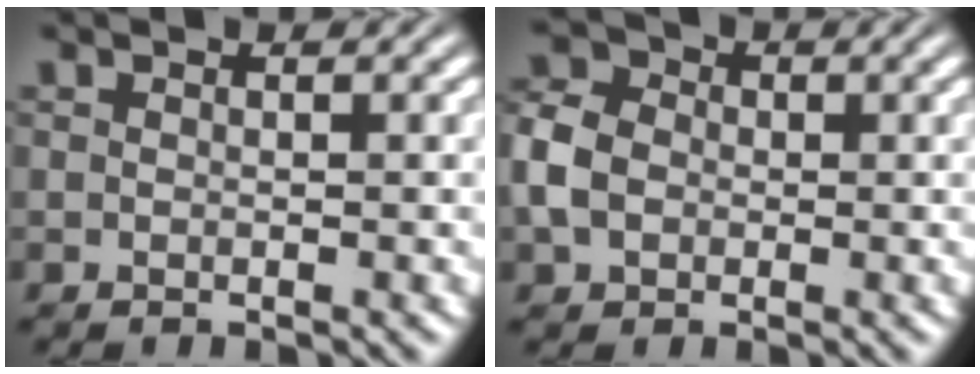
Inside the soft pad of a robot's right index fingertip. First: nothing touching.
{"total": 3.5, "force": [0.2, 2.9, 1.9], "torque": [-0.042, 0.003, 0.001]}